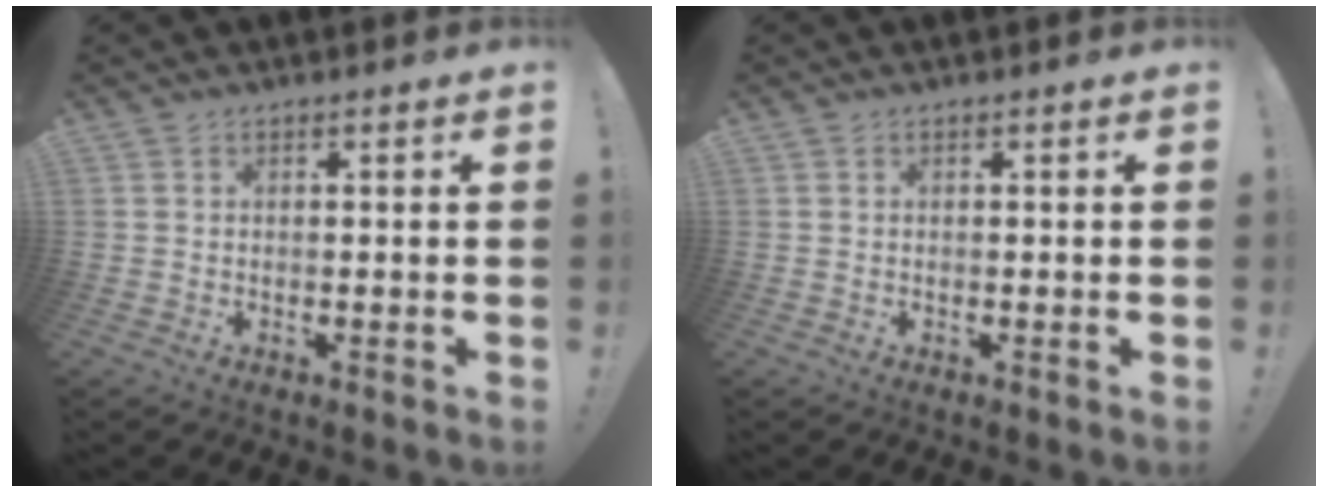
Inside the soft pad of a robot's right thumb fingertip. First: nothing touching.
{"total": 0.0}